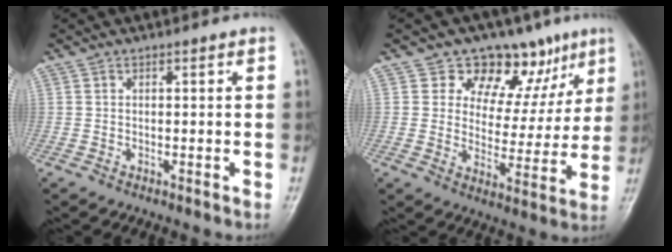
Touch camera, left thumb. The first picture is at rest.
{"total": 13.5, "force": [8.3, 8.8, 6.0], "torque": [-0.020, -0.032, 0.117]}